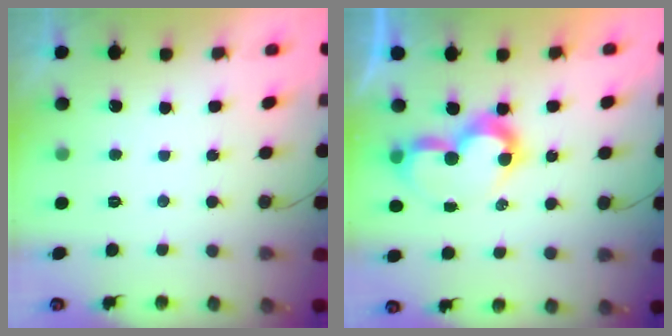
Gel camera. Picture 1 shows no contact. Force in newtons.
{"total": 8.9, "press": 8.9, "slide": 0.8}